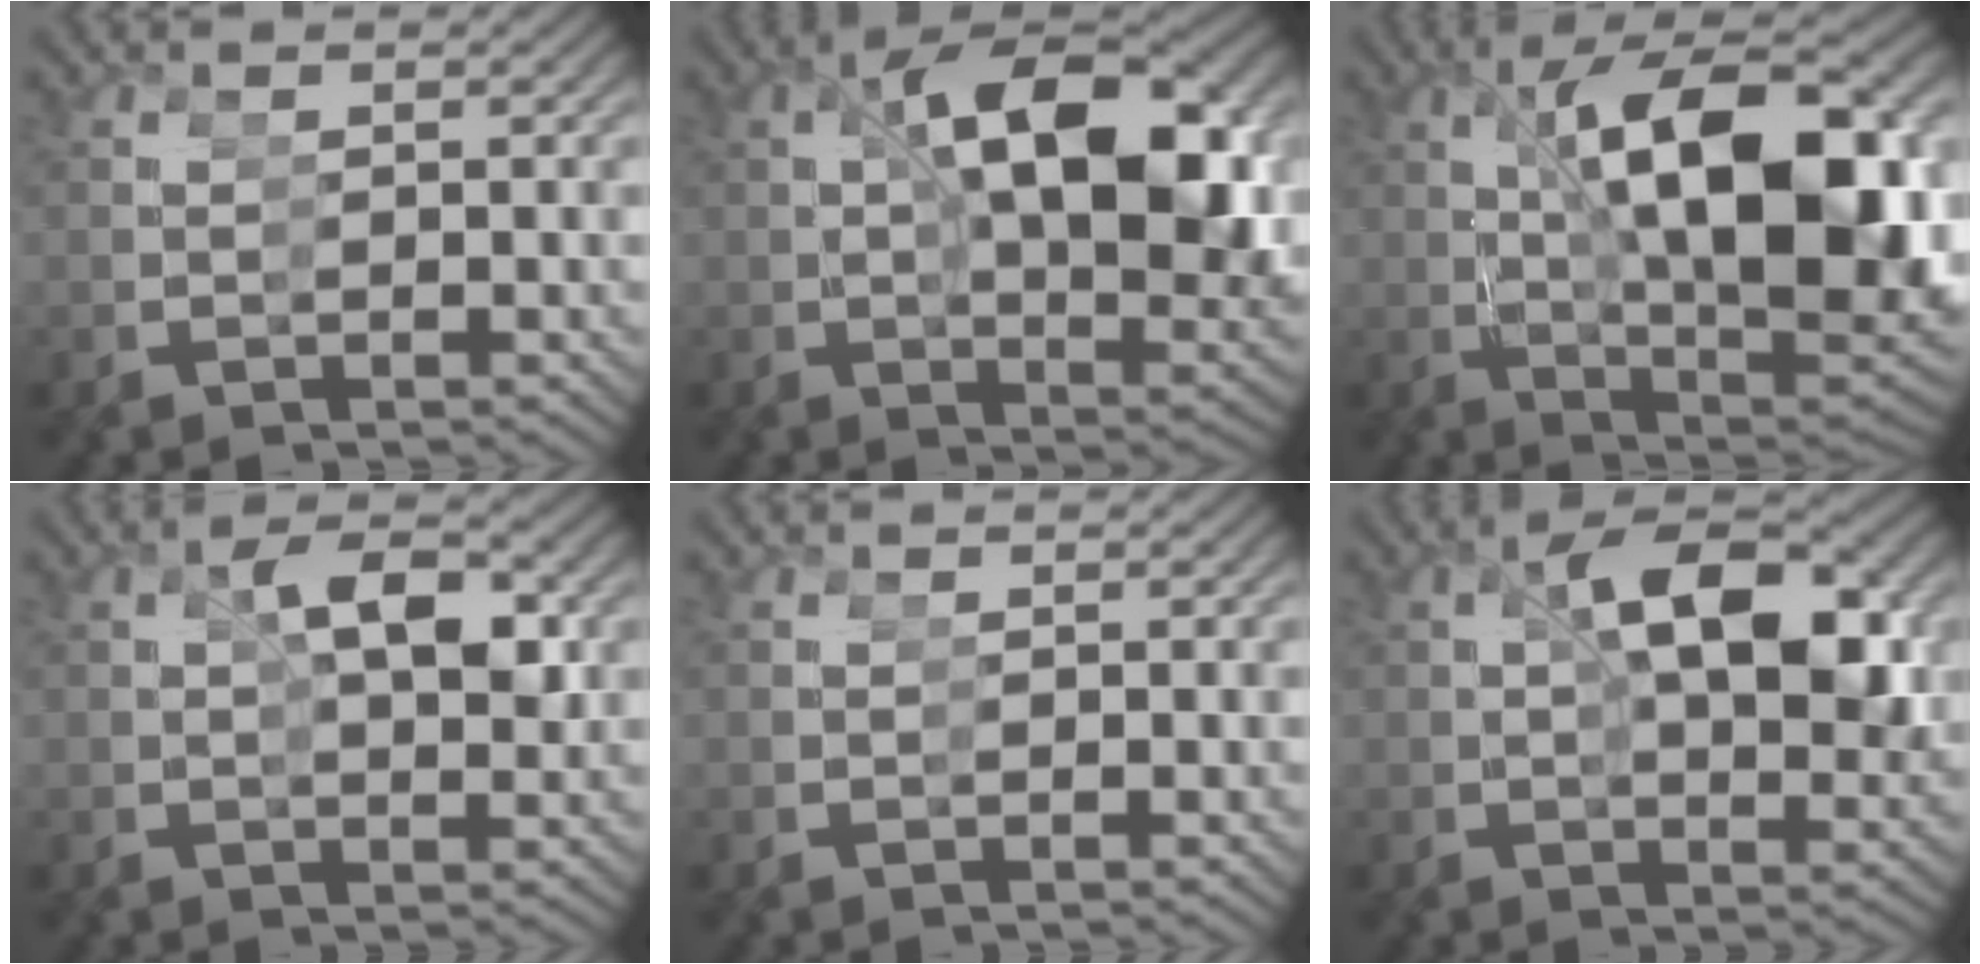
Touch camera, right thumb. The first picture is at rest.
{"total": 11.9, "force": [0.9, 4.8, 10.9], "torque": [-0.148, 0.009, 0.016]}
{"total": 14.8, "force": [0.6, 5.4, 13.8], "torque": [-0.204, 0.005, 0.026]}
{"total": 2.8, "force": [0.5, 0.3, 2.7], "torque": [-0.034, 0.020, 0.004]}
{"total": 0.0}
{"total": 7.1, "force": [0.8, 2.5, 6.5], "torque": [-0.089, 0.014, 0.010]}